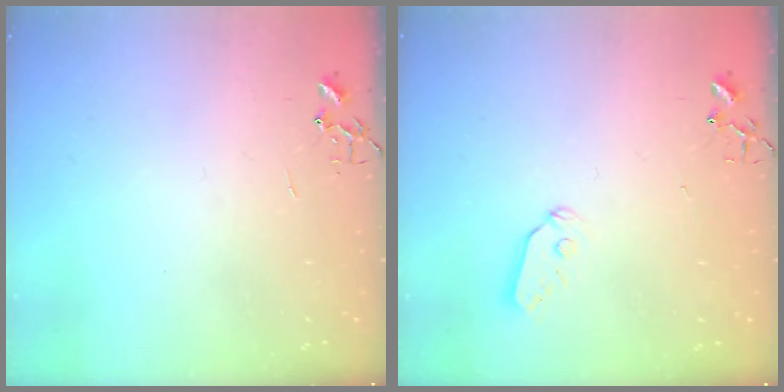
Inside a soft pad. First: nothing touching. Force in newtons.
{"total": 6.4, "press": 6.4, "slide": 0.3}